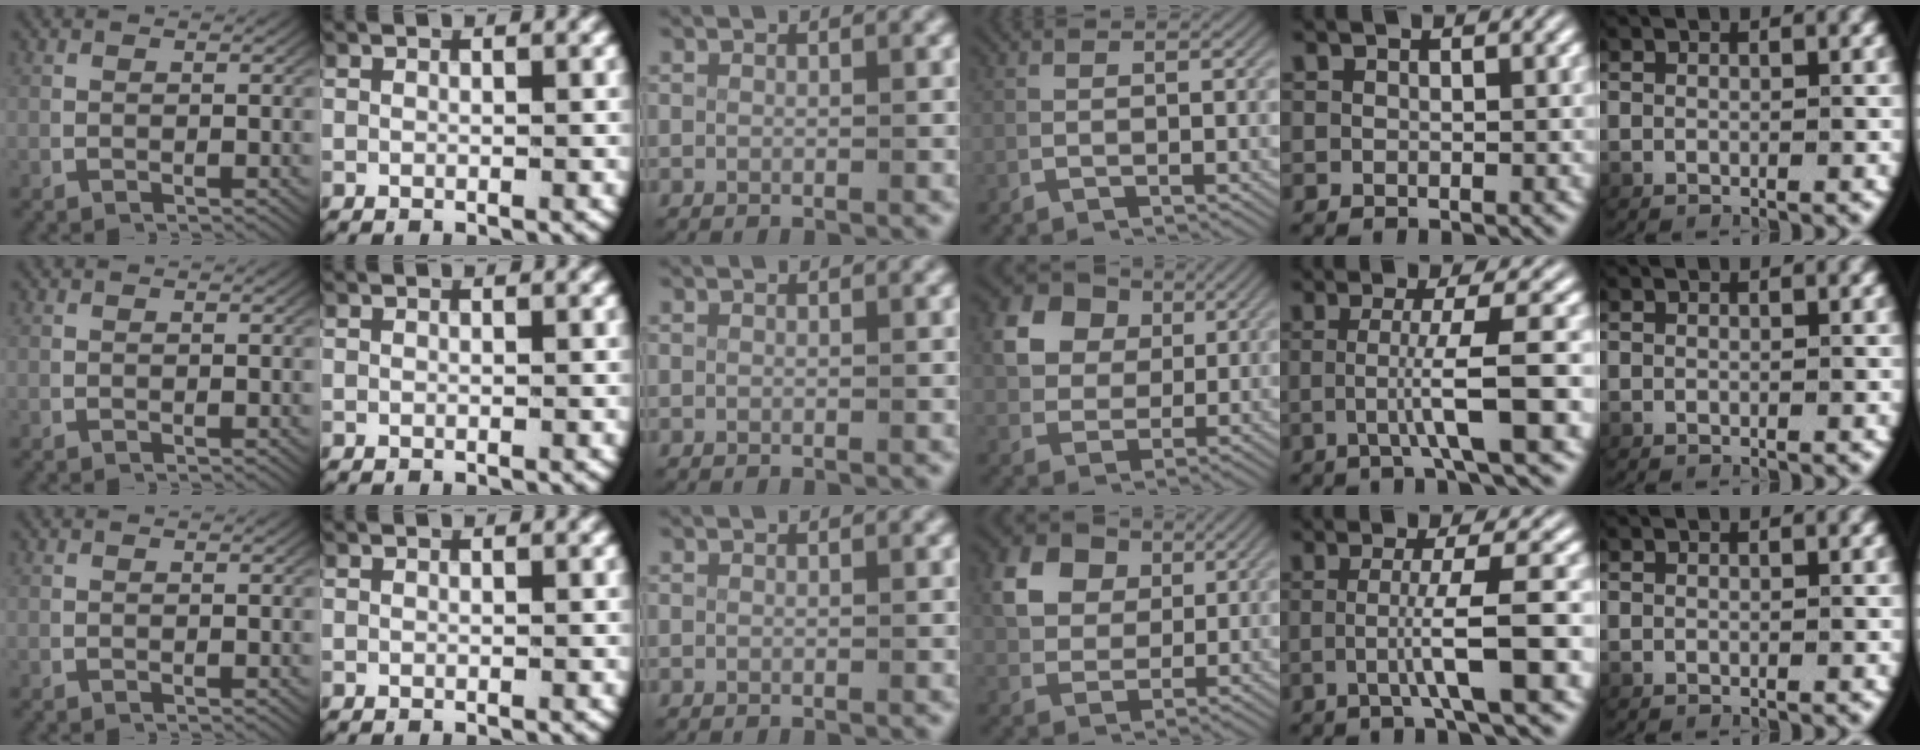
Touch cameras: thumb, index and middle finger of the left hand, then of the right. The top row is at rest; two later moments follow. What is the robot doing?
{"motion": "grasp_and_lifting", "object": "card"}